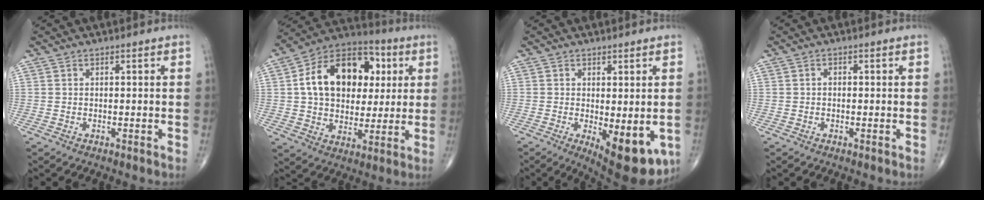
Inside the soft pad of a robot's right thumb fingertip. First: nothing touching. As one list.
[{"total": 20.2, "force": [4.1, 14.1, 13.9], "torque": [-0.188, 0.014, 0.065]}, {"total": 11.6, "force": [-3.4, 4.7, 10.1], "torque": [-0.117, -0.021, -0.034]}, {"total": 0.7, "force": [-0.2, 0.5, 0.4], "torque": [-0.002, 0.002, -0.007]}]